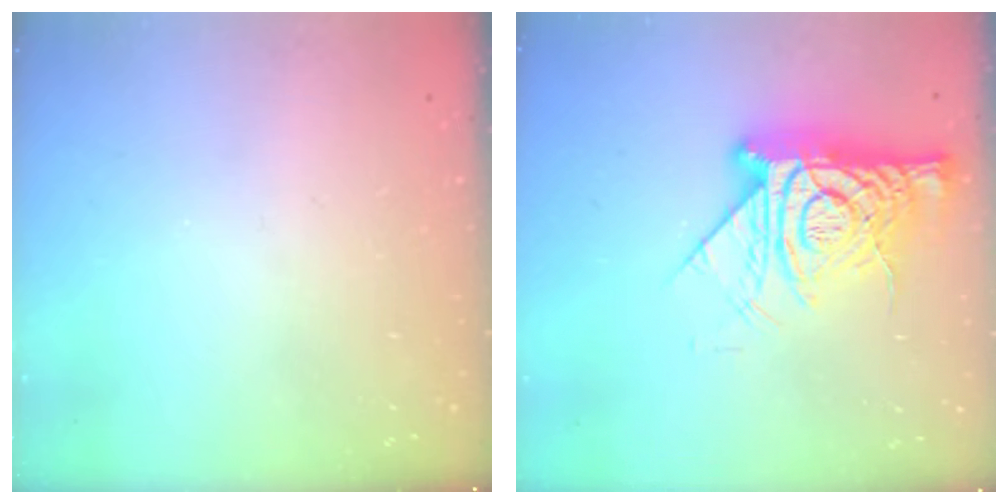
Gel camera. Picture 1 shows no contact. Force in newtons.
{"total": 15.0, "press": 15.0, "slide": 1.3}